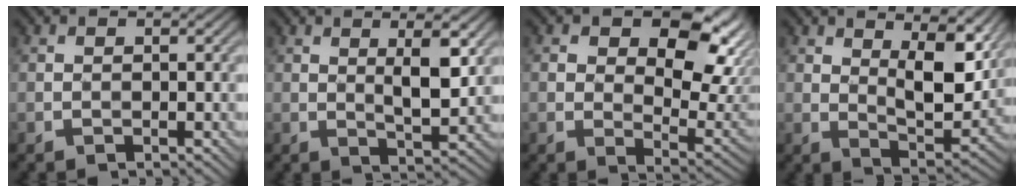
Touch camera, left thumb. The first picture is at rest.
{"total": 5.2, "force": [1.7, 1.3, 4.7], "torque": [-0.087, 0.000, 0.035]}
{"total": 12.9, "force": [4.7, 7.5, 9.4], "torque": [-0.138, -0.003, 0.065]}
{"total": 10.5, "force": [4.9, 4.4, 8.2], "torque": [-0.146, -0.009, 0.077]}